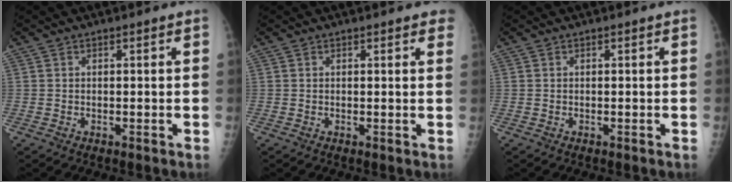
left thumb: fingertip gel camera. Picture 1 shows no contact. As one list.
[{"total": 3.4, "force": [2.5, 0.9, 2.0], "torque": [-0.009, 0.001, 0.021]}, {"total": 0.0}]